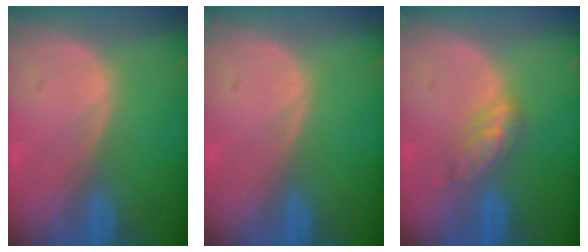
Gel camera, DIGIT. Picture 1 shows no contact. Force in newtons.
{"total": 0.0}
{"total": 4.7, "press": 4.4, "slide": 1.4}